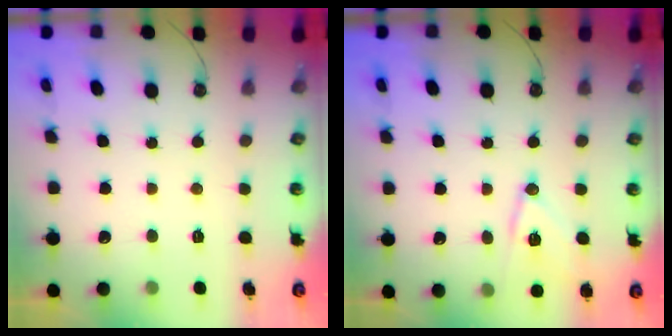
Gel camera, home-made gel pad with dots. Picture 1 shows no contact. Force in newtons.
{"total": 10.5, "press": 10.5, "slide": 0.8}